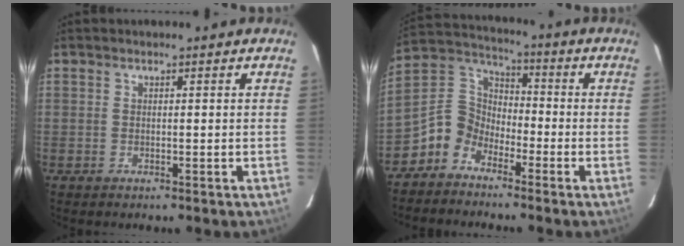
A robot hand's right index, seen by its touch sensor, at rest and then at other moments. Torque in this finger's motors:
{"motor_torque": [0.67, -0.64, 0.08, 0.00]}